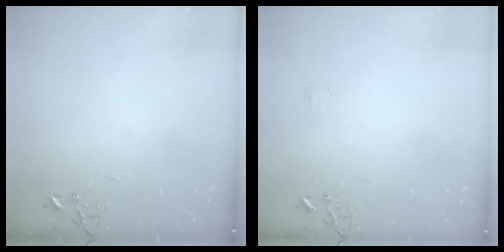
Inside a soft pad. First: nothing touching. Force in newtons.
{"total": 5.1, "press": 5.1, "slide": 0.6}